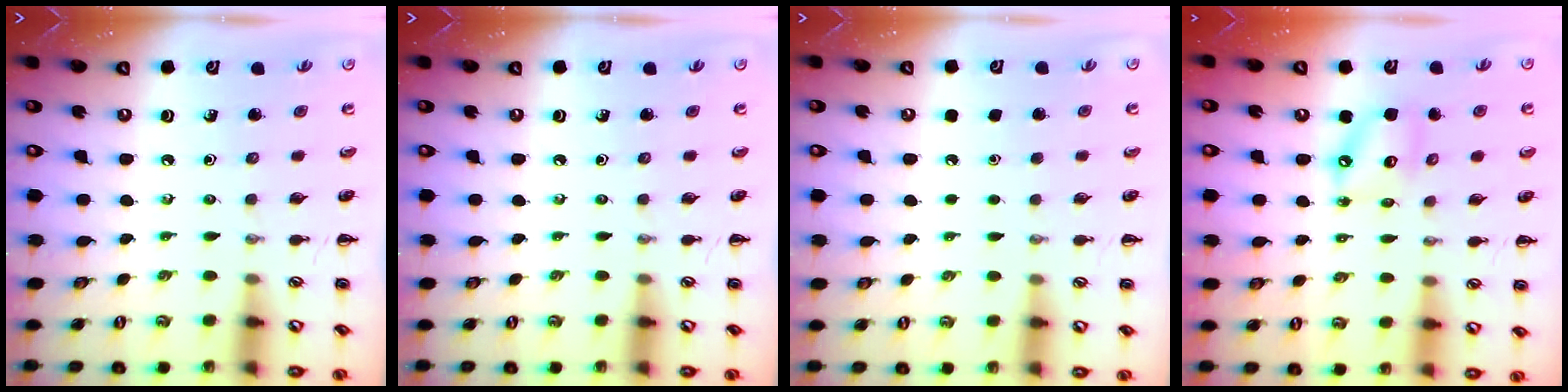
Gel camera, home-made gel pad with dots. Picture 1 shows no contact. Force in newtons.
{"total": 0.0}
{"total": 1.6, "press": 1.6, "slide": 0.1}
{"total": 7.9, "press": 7.8, "slide": 1.7}